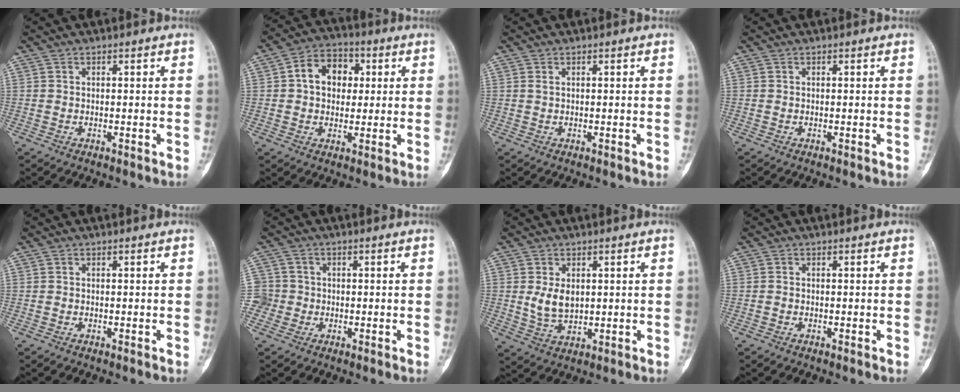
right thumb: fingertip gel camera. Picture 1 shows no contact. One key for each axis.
{"total": 9.8, "fx": 1.8, "fy": 7.3, "fz": 6.2, "tx": -0.066, "ty": 0.015, "tz": 0.023}
{"total": 0.5, "fx": 0.3, "fy": 0.2, "fz": 0.4, "tx": -0.011, "ty": 0.005, "tz": 0.008}
{"total": 0.0}
{"total": 0.0}
{"total": 3.7, "fx": -0.7, "fy": 3.7, "fz": -0.1, "tx": 0.023, "ty": 0.013, "tz": -0.018}
{"total": 5.3, "fx": 0.9, "fy": 3.5, "fz": 3.8, "tx": -0.061, "ty": -0.012, "tz": 0.026}
{"total": 0.0}